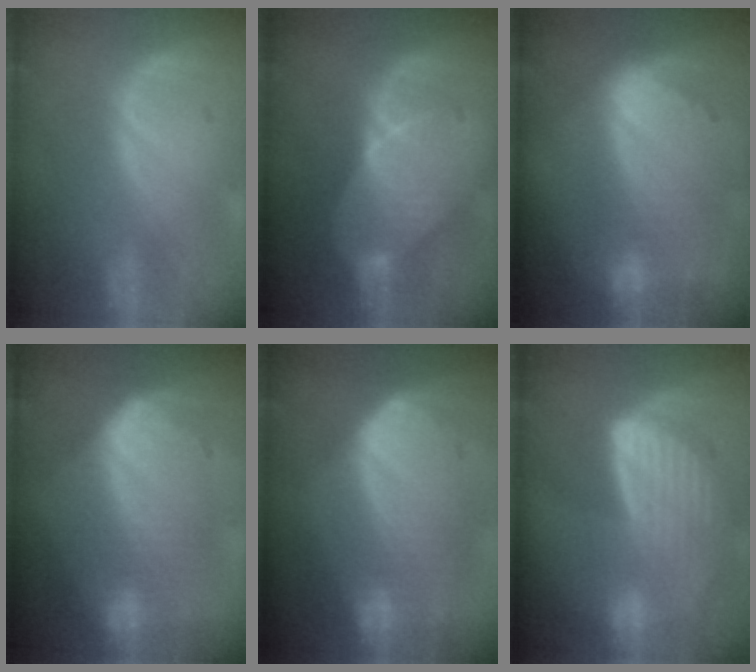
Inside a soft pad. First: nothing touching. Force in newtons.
{"total": 7.5, "press": 7.0, "slide": 2.7}
{"total": 9.7, "press": 8.4, "slide": 5.0}
{"total": 9.7, "press": 9.7, "slide": 0.8}
{"total": 10.5, "press": 9.1, "slide": 5.2}
{"total": 8.5, "press": 7.7, "slide": 3.6}